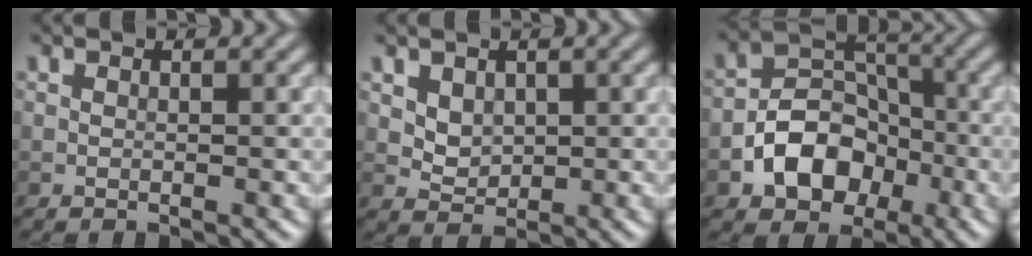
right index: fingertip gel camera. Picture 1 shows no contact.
{"total": 2.0, "force": [0.8, 1.6, 1.0], "torque": [-0.020, -0.009, 0.024]}
{"total": 6.4, "force": [-2.6, 4.7, 3.5], "torque": [-0.045, 0.001, -0.048]}